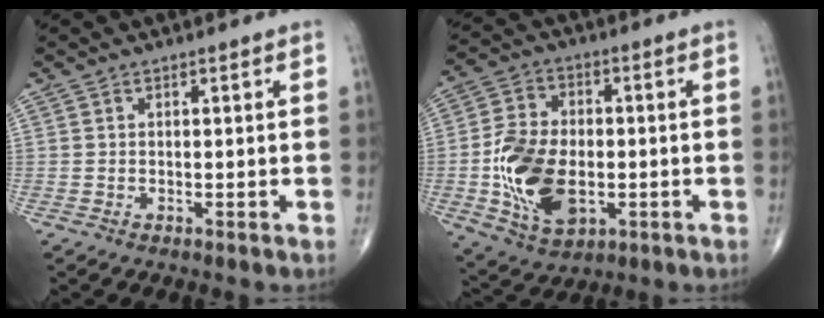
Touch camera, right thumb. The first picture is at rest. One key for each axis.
{"total": 15.6, "fx": -2.4, "fy": 9.7, "fz": 11.9, "tx": -0.208, "ty": 0.003, "tz": -0.034}